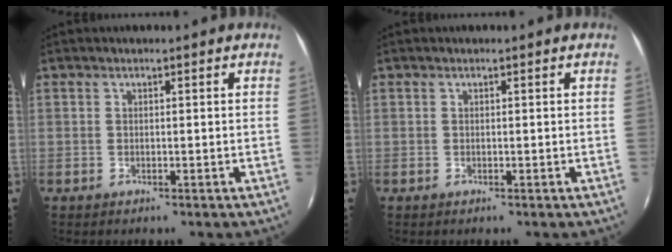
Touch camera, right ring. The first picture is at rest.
{"total": 0.0}